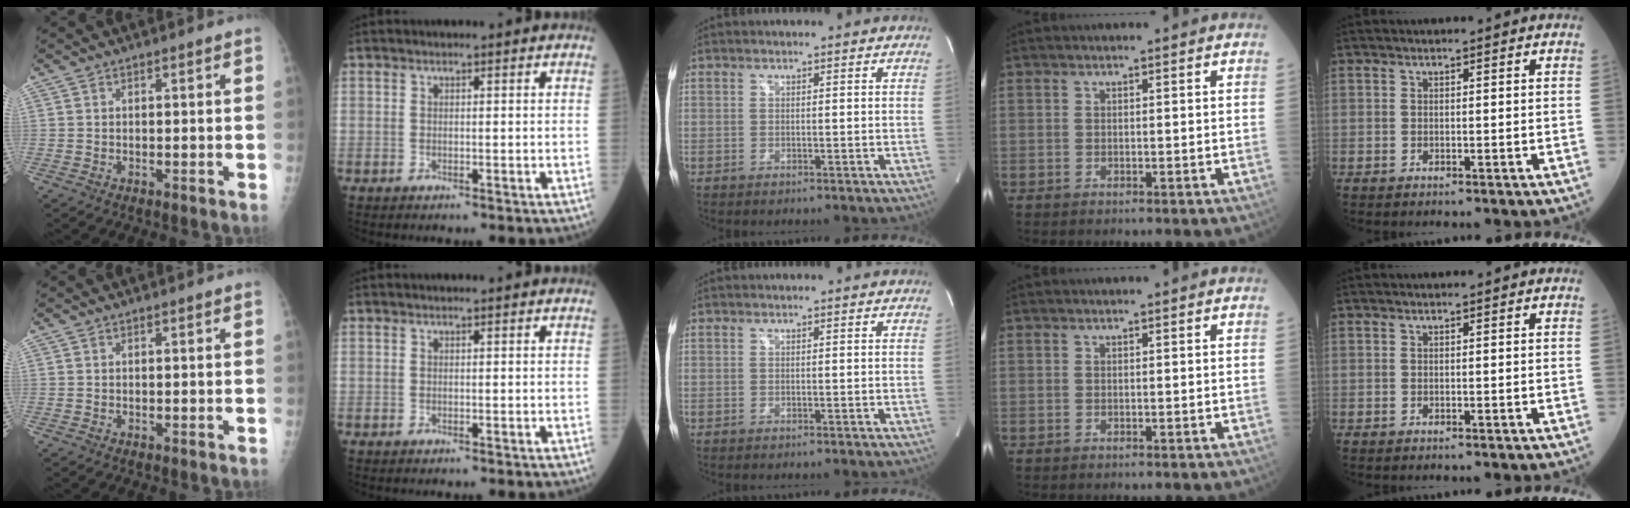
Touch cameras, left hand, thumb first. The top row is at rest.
{}